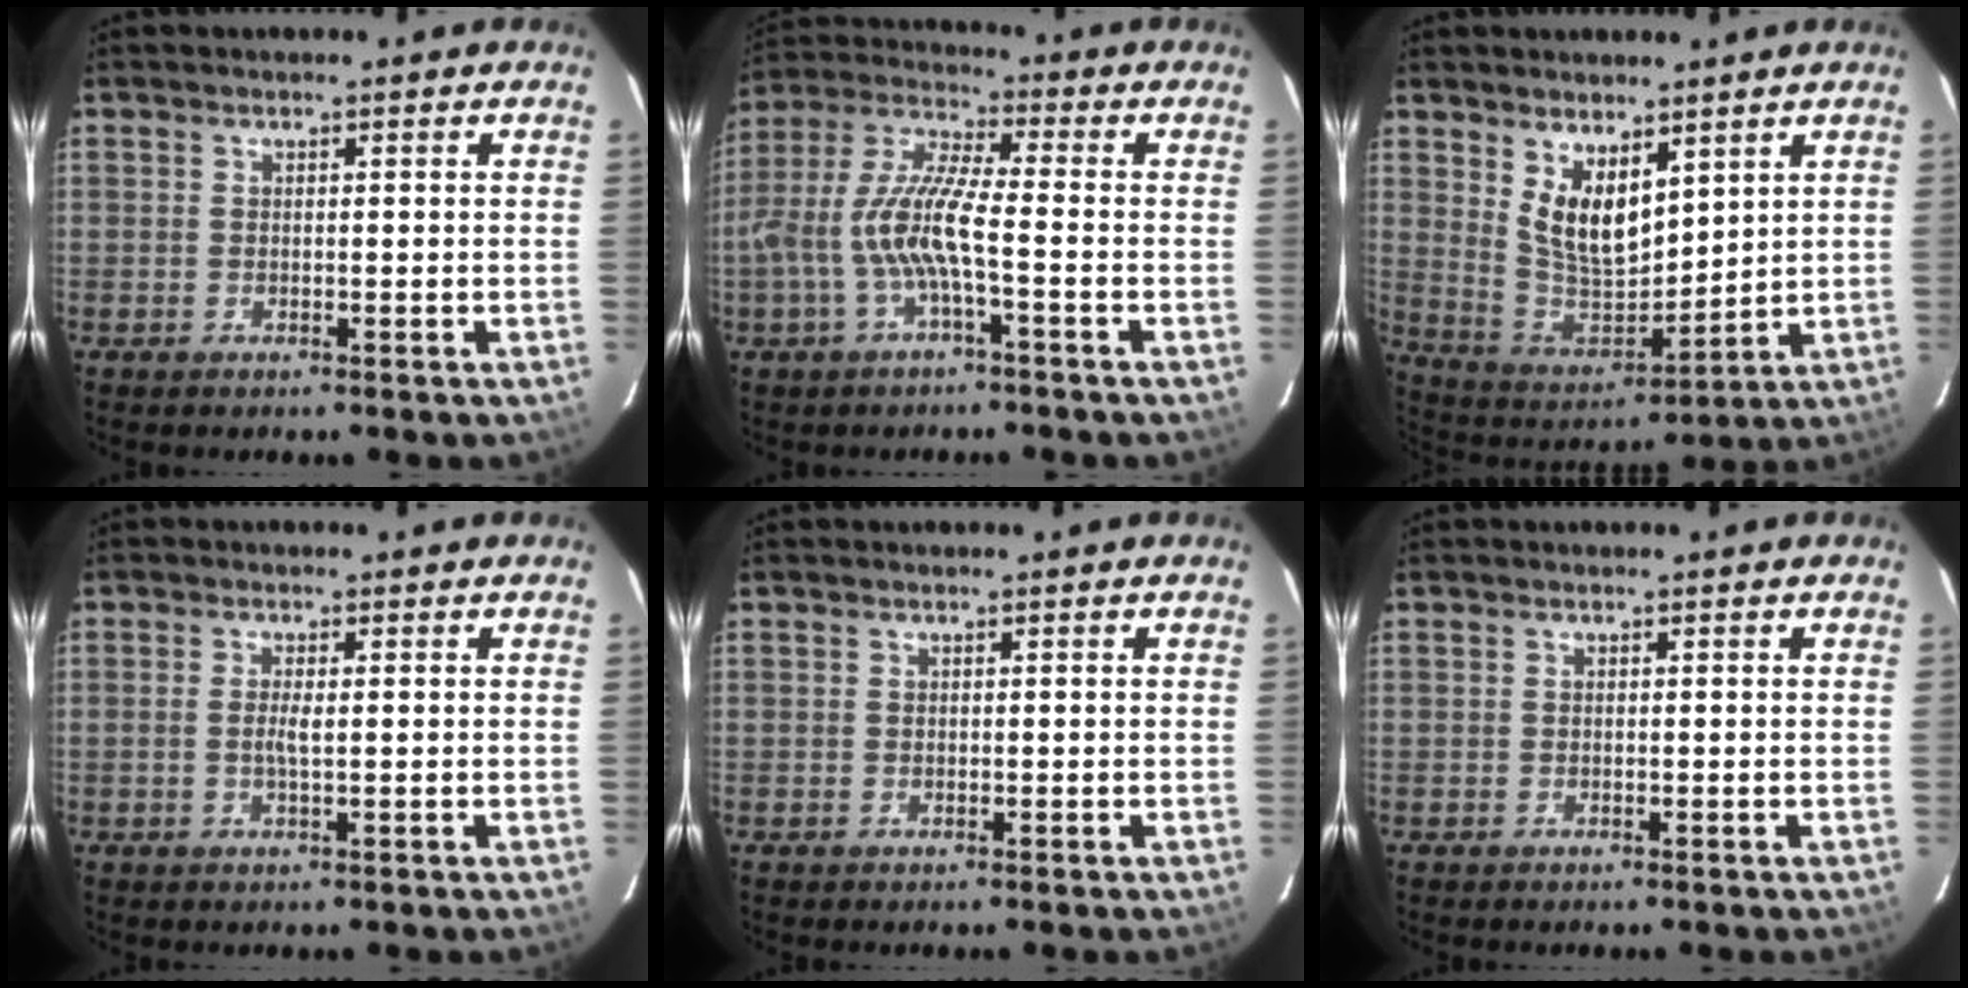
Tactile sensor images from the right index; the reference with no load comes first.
{"total": 10.4, "force": [-2.8, 1.5, 9.9], "torque": [-0.213, 0.004, -0.051]}
{"total": 10.7, "force": [5.5, 5.4, 7.5], "torque": [-0.134, -0.010, 0.122]}
{"total": 2.0, "force": [0.0, 0.2, 2.0], "torque": [-0.038, -0.002, -0.002]}
{"total": 0.0}
{"total": 0.0}